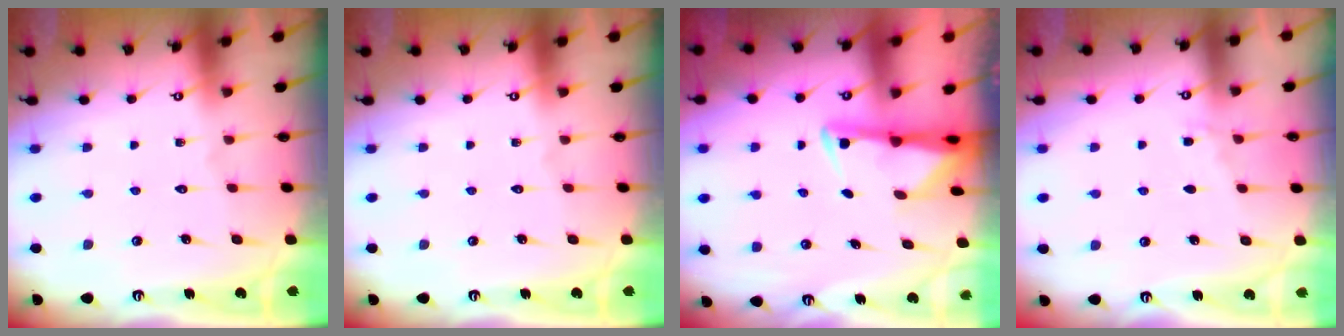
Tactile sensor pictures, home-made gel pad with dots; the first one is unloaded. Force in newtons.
{"total": 0.0}
{"total": 2.9, "press": 2.8, "slide": 0.7}
{"total": 4.9, "press": 4.8, "slide": 0.5}